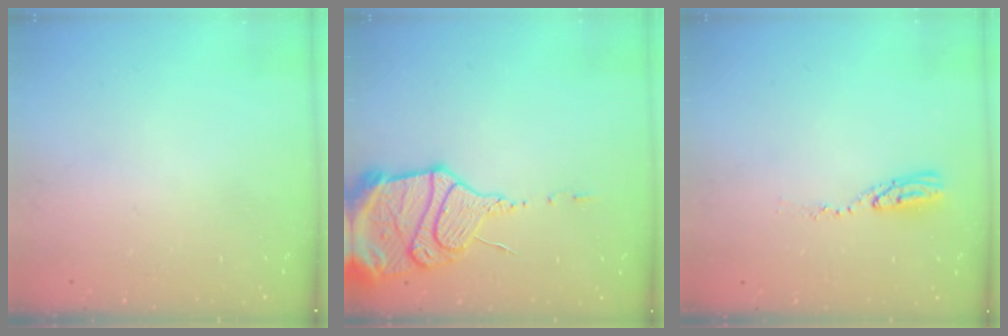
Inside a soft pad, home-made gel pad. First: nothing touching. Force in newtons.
{"total": 17.0, "press": 16.9, "slide": 1.6}
{"total": 5.1, "press": 5.1, "slide": 0.3}